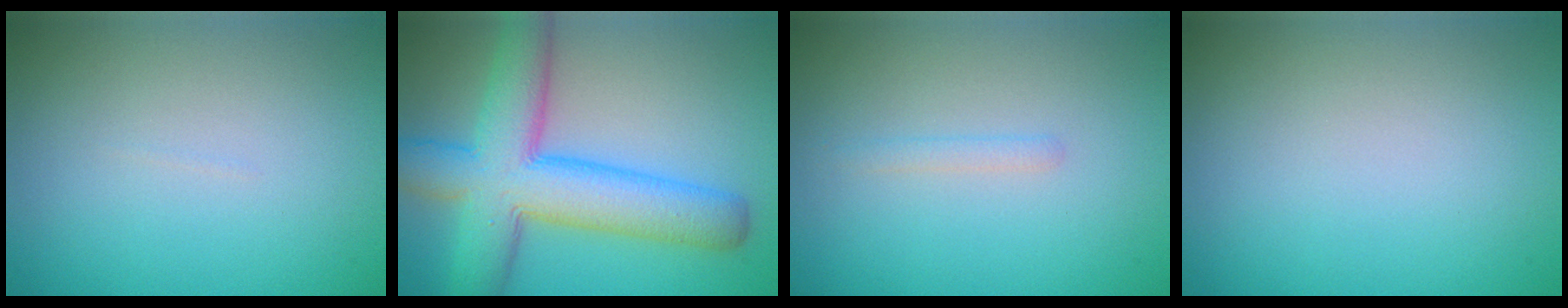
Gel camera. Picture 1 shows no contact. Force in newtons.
{"total": 9.7, "press": 9.7, "slide": 0.2}
{"total": 0.8, "press": 0.8, "slide": 0.0}
{"total": 0.0}